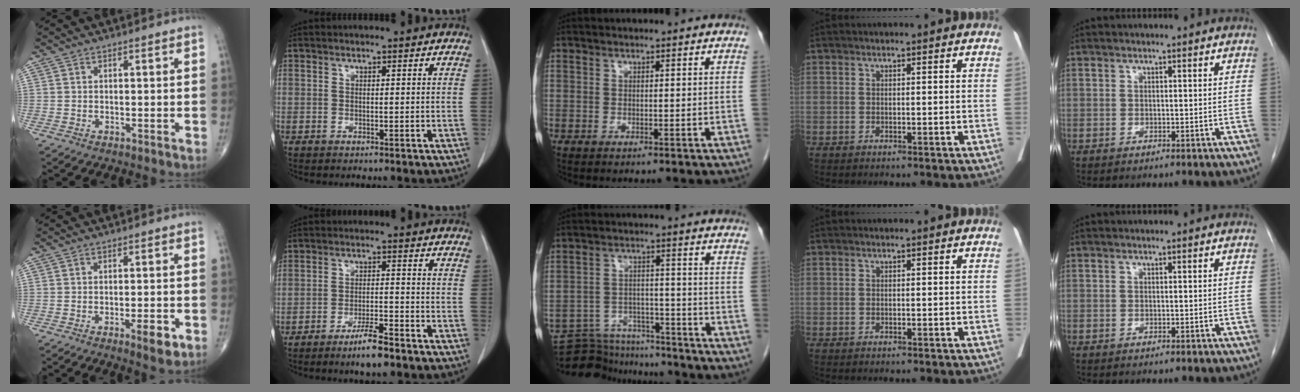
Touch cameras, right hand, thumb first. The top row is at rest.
{"thumb": {"total": 4.6, "force": [-1.9, 1.3, 4.0], "torque": [-0.055, 0.000, -0.023]}, "index": {"total": 5.2, "force": [-3.9, 0.5, 3.5], "torque": [-0.064, -0.005, -0.066]}, "middle": {"total": 11.7, "force": [-11.3, 3.1, 1.1], "torque": [-0.017, 0.018, -0.176]}}